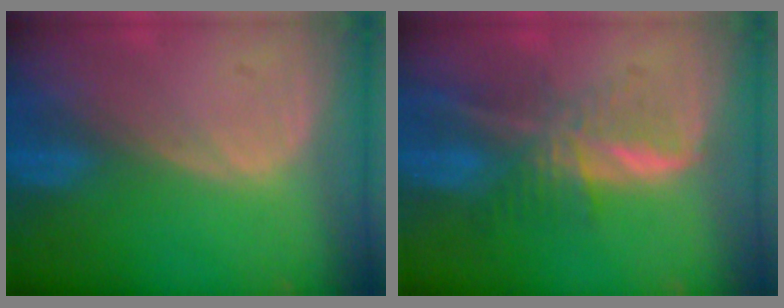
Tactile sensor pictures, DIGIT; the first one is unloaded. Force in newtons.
{"total": 7.4, "press": 6.2, "slide": 3.9}